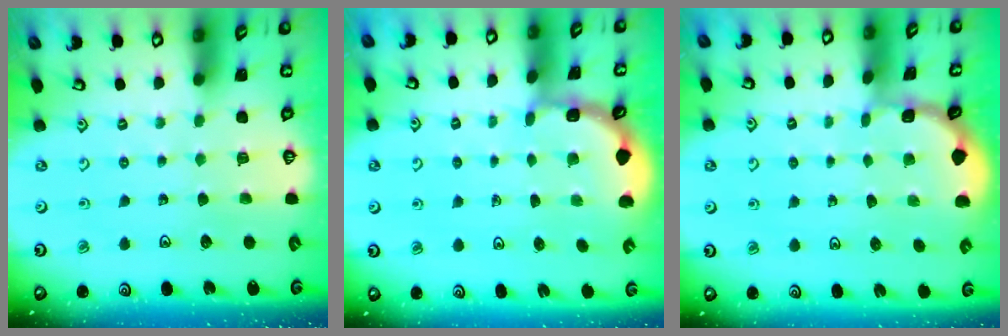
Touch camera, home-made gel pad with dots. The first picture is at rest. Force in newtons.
{"total": 1.9, "press": 1.9, "slide": 0.2}
{"total": 1.1, "press": 1.1, "slide": 0.1}